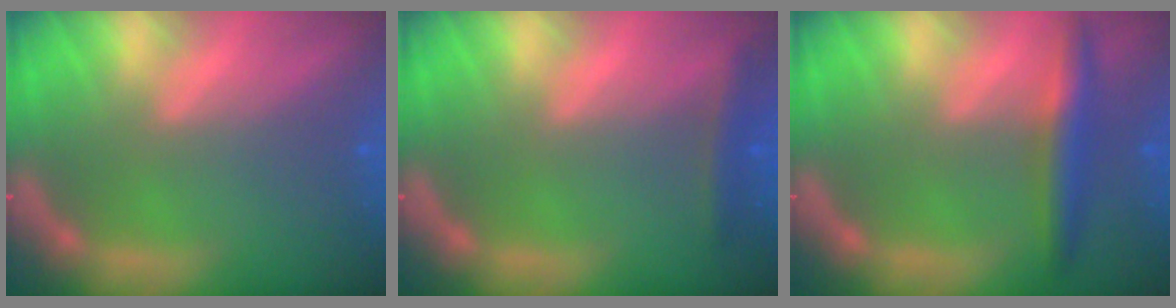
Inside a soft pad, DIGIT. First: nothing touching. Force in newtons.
{"total": 1.9}
{"total": 4.0}